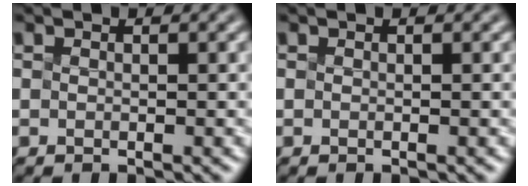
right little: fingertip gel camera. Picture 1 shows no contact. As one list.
[{"total": 0.0}]